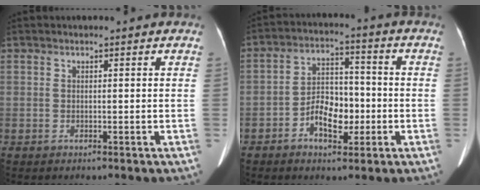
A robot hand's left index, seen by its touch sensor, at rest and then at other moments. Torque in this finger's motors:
{"motor_torque": [0.19, 0.12, 0.16, 0.02]}